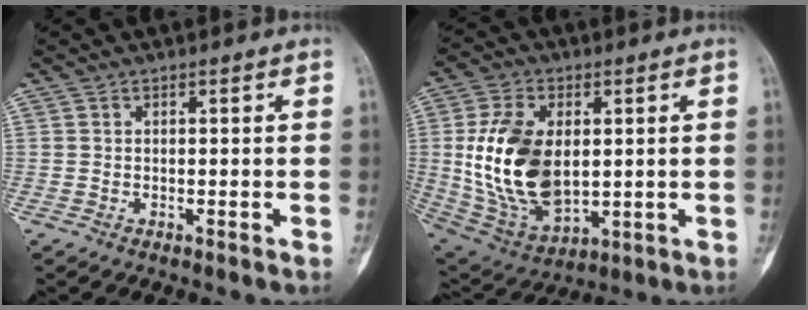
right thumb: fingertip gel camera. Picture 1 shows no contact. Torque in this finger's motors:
{"motor_torque": [1.32, 2.99, 1.89, 0.12, 0.45]}